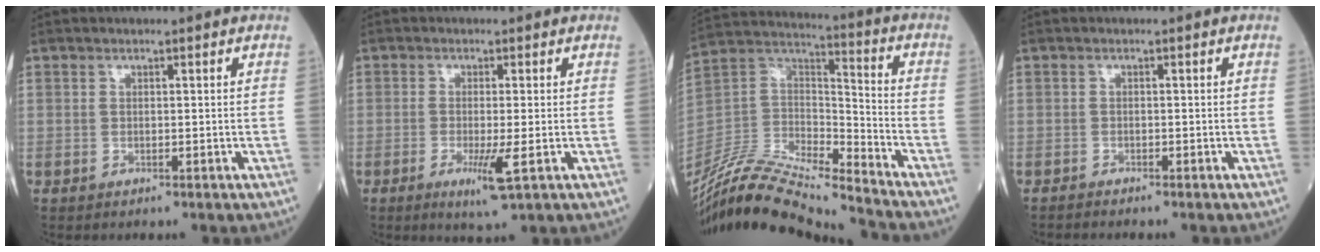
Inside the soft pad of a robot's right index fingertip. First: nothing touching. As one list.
[{"total": 4.7, "force": [-1.6, 0.0, 4.4], "torque": [-0.080, -0.013, -0.025]}, {"total": 19.8, "force": [-18.4, 0.6, 7.3], "torque": [-0.158, 0.019, -0.344]}, {"total": 0.8, "force": [-0.8, -0.1, 0.0], "torque": [-0.005, -0.003, -0.018]}]